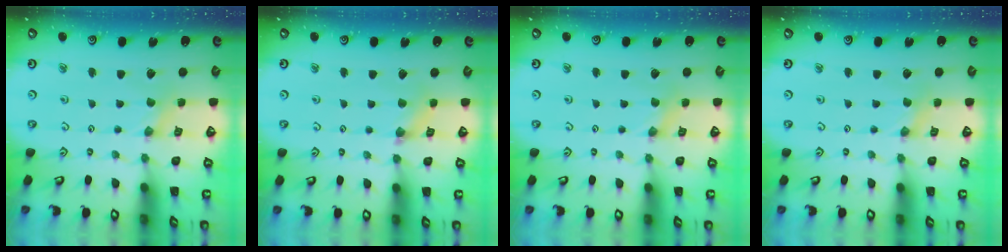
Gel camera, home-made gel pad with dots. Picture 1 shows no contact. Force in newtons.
{"total": 2.0, "press": 2.0, "slide": 0.4}
{"total": 0.0}
{"total": 0.0}